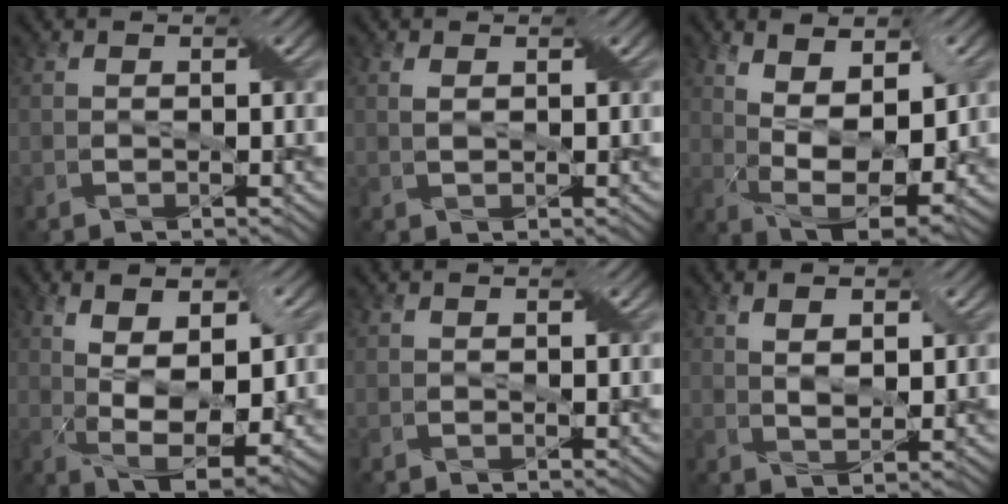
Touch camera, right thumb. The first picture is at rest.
{"total": 1.1, "force": [0.5, 0.5, 0.8], "torque": [-0.021, 0.001, 0.011]}
{"total": 11.7, "force": [3.1, 5.3, 10.0], "torque": [-0.167, 0.006, 0.048]}
{"total": 10.7, "force": [1.4, 4.5, 9.6], "torque": [-0.157, 0.003, 0.021]}
{"total": 0.0}
{"total": 4.0, "force": [1.5, 1.7, 3.2], "torque": [-0.064, -0.005, 0.032]}